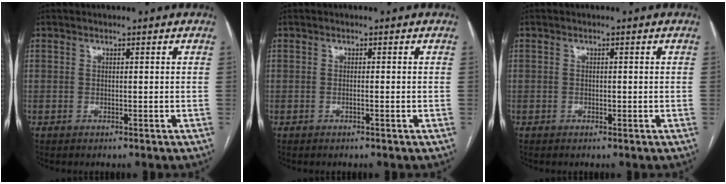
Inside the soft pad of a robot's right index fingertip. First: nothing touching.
{"total": 0.7, "force": [-0.3, -0.1, 0.6], "torque": [-0.015, -0.001, -0.003]}
{"total": 0.6, "force": [-0.2, 0.3, 0.4], "torque": [-0.007, 0.001, -0.004]}